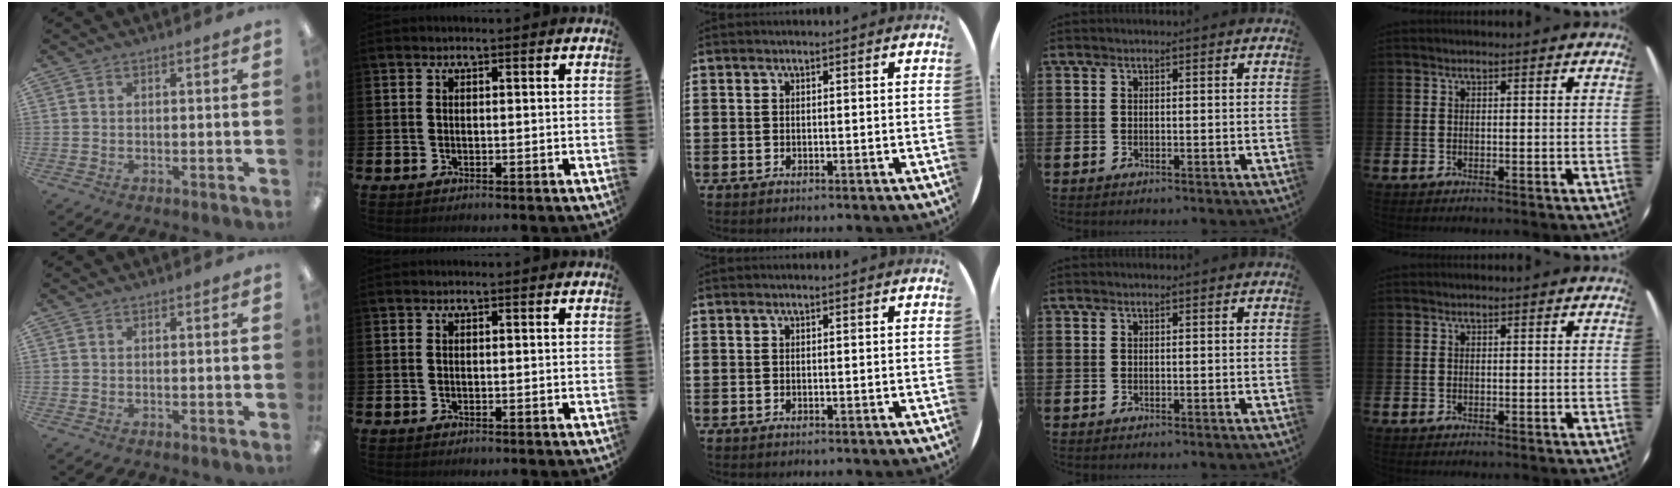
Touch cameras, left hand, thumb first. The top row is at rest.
{}